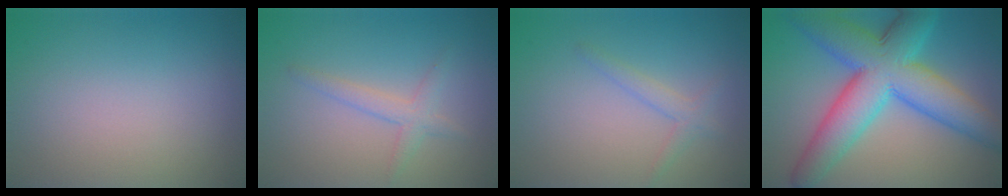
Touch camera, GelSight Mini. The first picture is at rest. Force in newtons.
{"total": 2.0, "press": 2.0, "slide": 0.1}
{"total": 1.6, "press": 1.6, "slide": 0.1}
{"total": 11.4, "press": 11.4, "slide": 0.1}